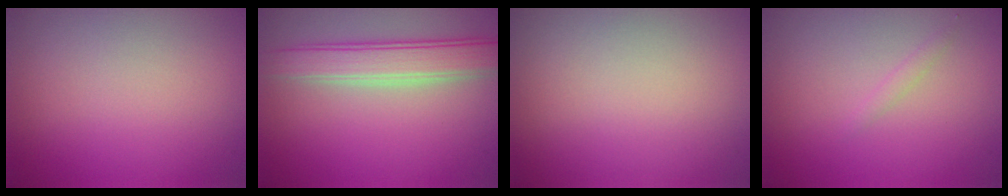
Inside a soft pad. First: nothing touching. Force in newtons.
{"total": 4.3, "press": 4.3, "slide": 0.2}
{"total": 0.0}
{"total": 0.7, "press": 0.7, "slide": 0.1}